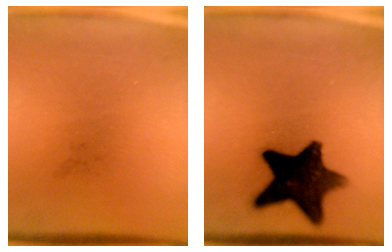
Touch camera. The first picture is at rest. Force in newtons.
{"total": 13.8}